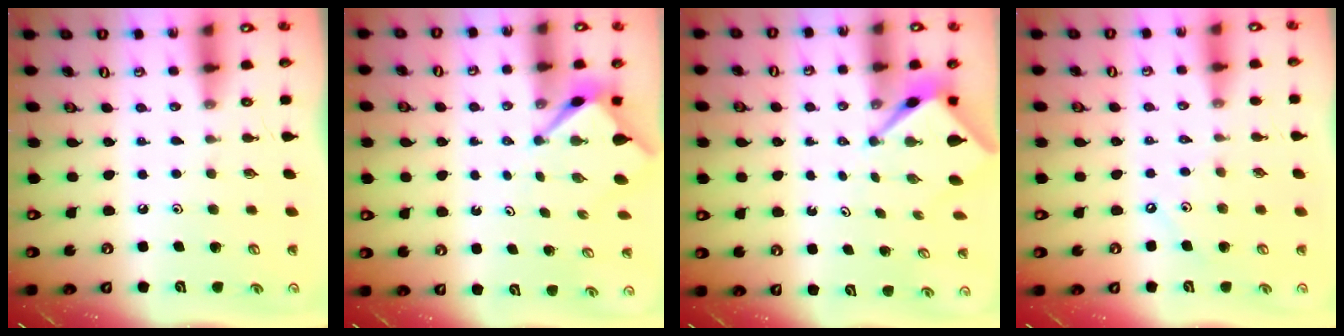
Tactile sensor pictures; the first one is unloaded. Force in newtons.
{"total": 3.2, "press": 3.2, "slide": 0.2}
{"total": 3.1, "press": 3.1, "slide": 0.2}
{"total": 3.3, "press": 3.2, "slide": 0.3}